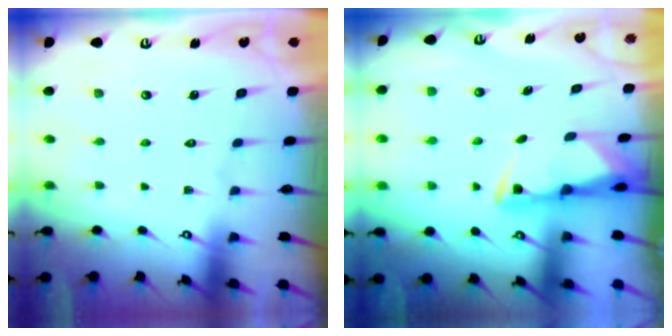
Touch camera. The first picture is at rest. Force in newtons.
{"total": 3.2, "press": 3.1, "slide": 0.5}